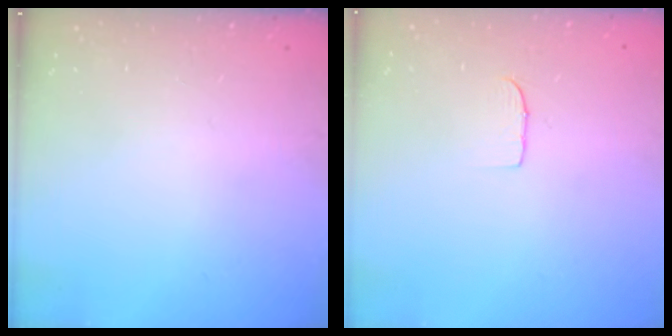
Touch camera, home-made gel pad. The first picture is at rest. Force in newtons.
{"total": 4.3, "press": 4.3, "slide": 0.3}